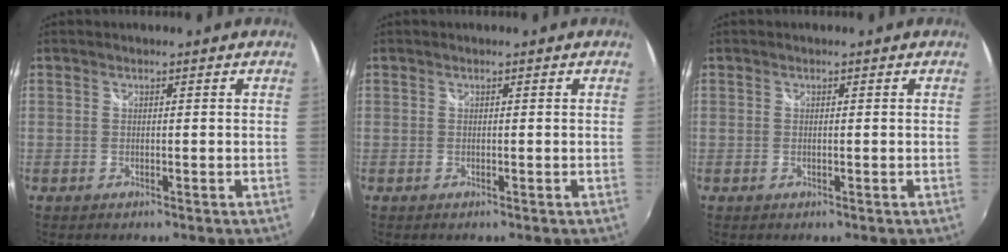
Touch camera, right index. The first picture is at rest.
{"total": 0.0}
{"total": 0.0}